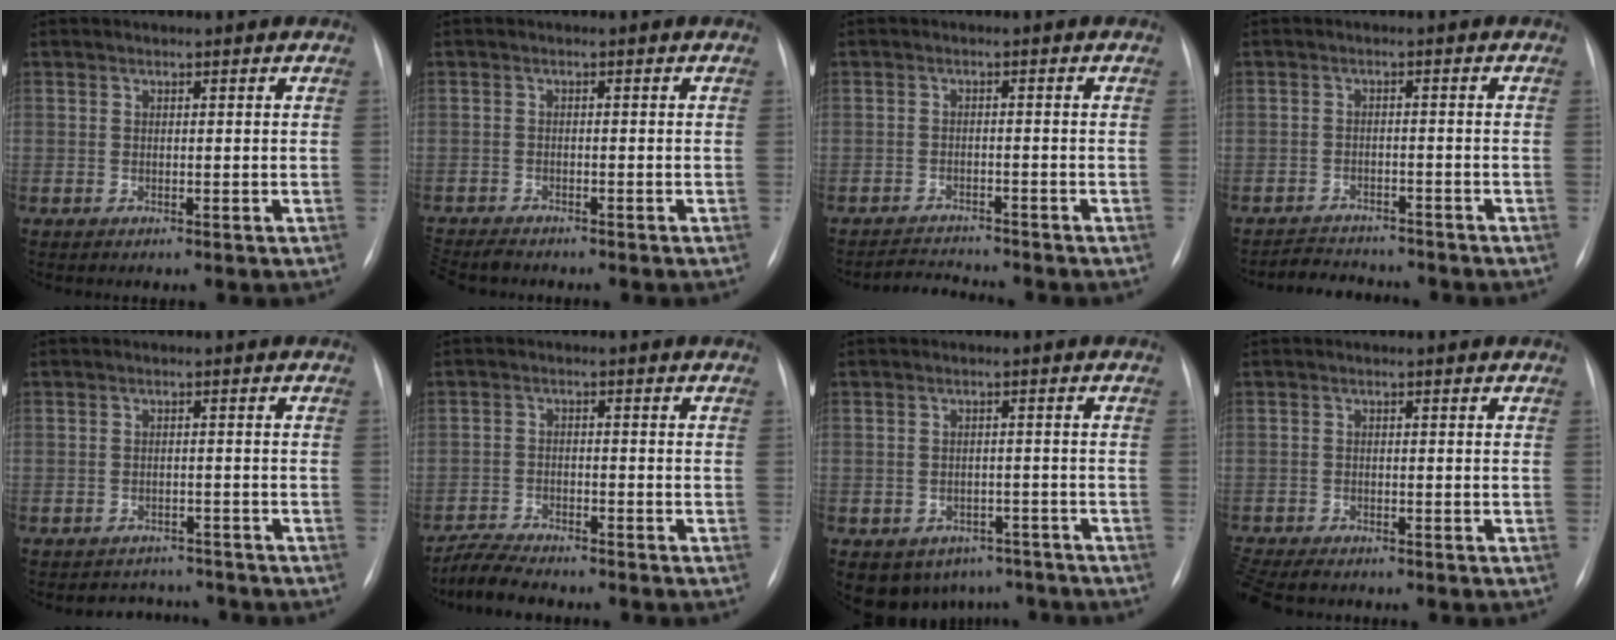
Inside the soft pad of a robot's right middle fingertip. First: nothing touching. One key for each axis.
{"total": 5.2, "fx": -4.8, "fy": 1.2, "fz": 1.8, "tx": -0.028, "ty": -0.015, "tz": -0.078}
{"total": 3.8, "fx": -3.8, "fy": -0.3, "fz": 0.0, "tx": -0.004, "ty": -0.014, "tz": -0.062}
{"total": 6.0, "fx": -5.8, "fy": 1.4, "fz": 1.0, "tx": -0.015, "ty": 0.000, "tz": -0.086}
{"total": 4.6, "fx": -4.2, "fy": 1.6, "fz": -0.5, "tx": 0.008, "ty": 0.012, "tz": -0.056}
{"total": 5.4, "fx": -5.1, "fy": 0.6, "fz": 1.6, "tx": -0.030, "ty": -0.018, "tz": -0.090}
{"total": 7.9, "fx": -5.6, "fy": 5.4, "fz": 1.4, "tx": -0.013, "ty": 0.012, "tz": -0.067}
{"total": 6.6, "fx": -5.7, "fy": 1.7, "fz": 2.8, "tx": -0.049, "ty": -0.012, "tz": -0.091}